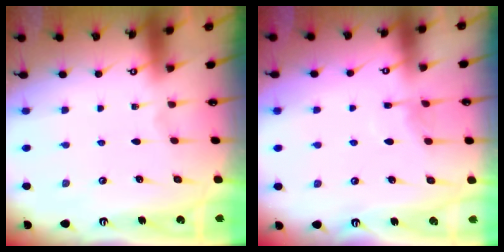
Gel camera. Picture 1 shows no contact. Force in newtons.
{"total": 6.1, "press": 6.1, "slide": 0.8}